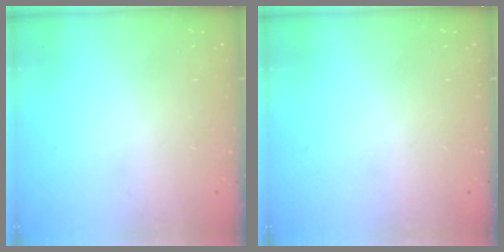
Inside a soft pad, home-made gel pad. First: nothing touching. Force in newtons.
{"total": 0.0}